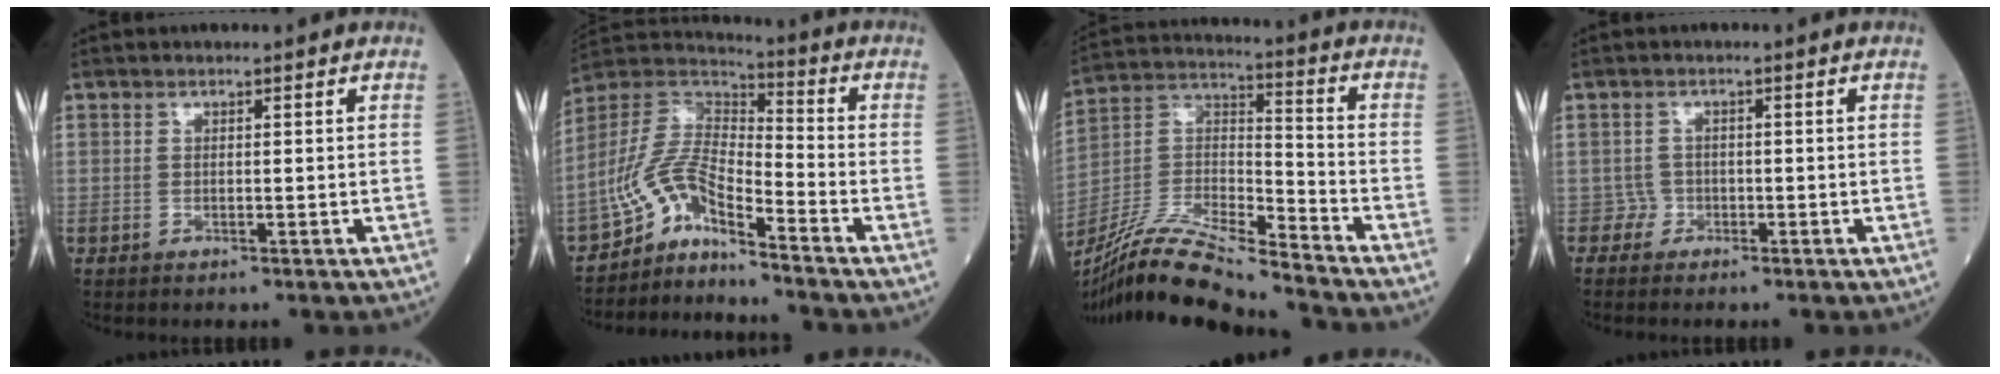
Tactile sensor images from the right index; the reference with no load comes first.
{"total": 8.4, "force": [-7.2, 1.5, 4.1], "torque": [-0.098, 0.034, -0.141]}
{"total": 17.6, "force": [-15.6, 0.1, 8.0], "torque": [-0.168, -0.002, -0.294]}
{"total": 1.4, "force": [-0.9, 1.0, -0.4], "torque": [0.012, 0.008, -0.023]}